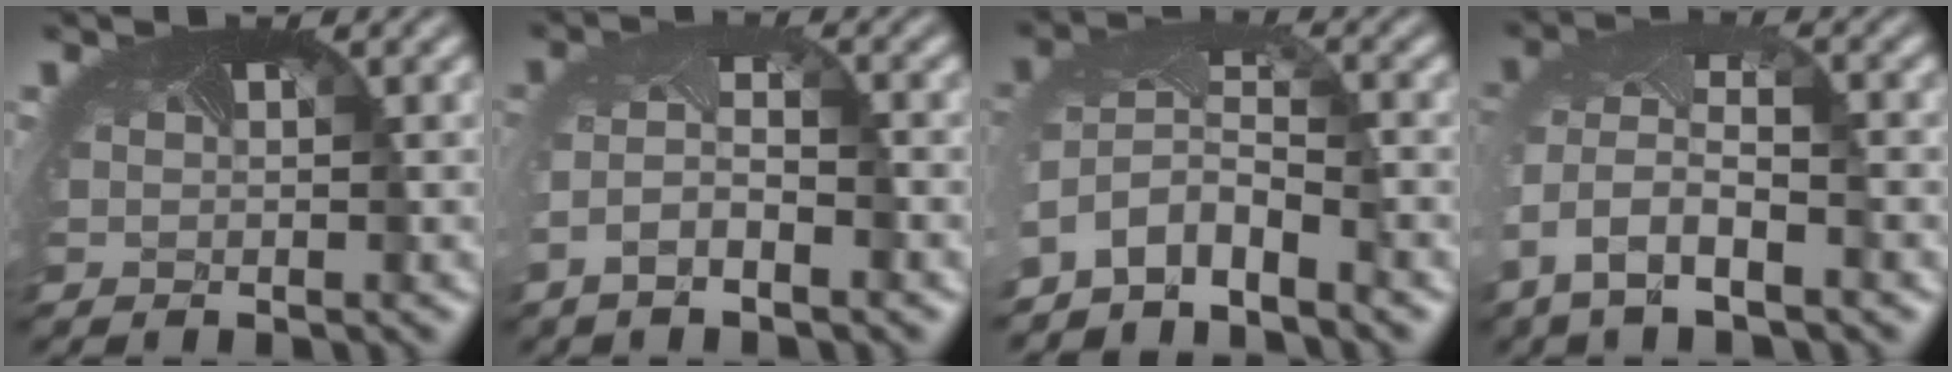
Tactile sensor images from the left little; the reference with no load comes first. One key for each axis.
{"total": 3.8, "fx": -2.2, "fy": 1.3, "fz": 2.9, "tx": -0.068, "ty": -0.009, "tz": -0.043}
{"total": 4.9, "fx": -3.7, "fy": 1.6, "fz": 2.9, "tx": -0.063, "ty": -0.012, "tz": -0.074}
{"total": 8.8, "fx": -3.4, "fy": 4.6, "fz": 6.6, "tx": -0.153, "ty": -0.023, "tz": -0.042}